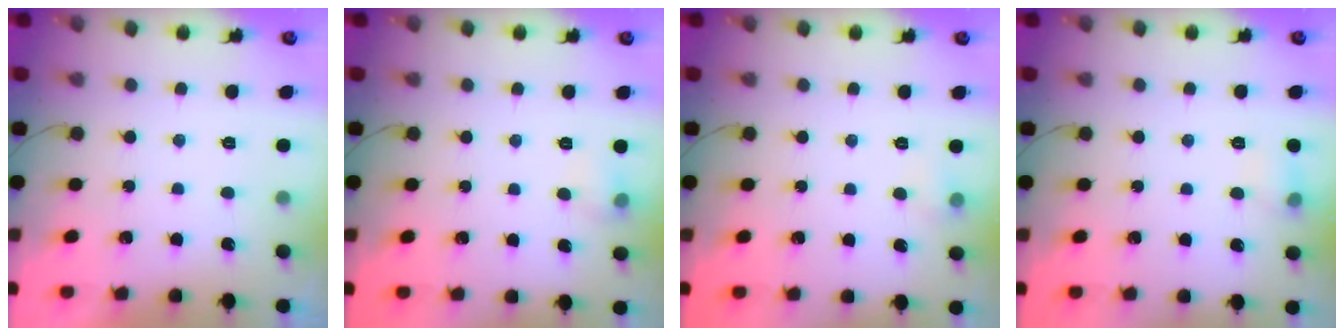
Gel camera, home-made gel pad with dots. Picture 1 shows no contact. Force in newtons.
{"total": 5.8, "press": 5.6, "slide": 1.6}
{"total": 4.3, "press": 4.0, "slide": 1.6}
{"total": 6.3, "press": 6.1, "slide": 1.7}